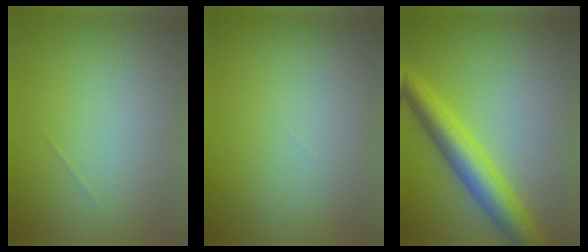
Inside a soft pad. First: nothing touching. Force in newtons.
{"total": 0.0}
{"total": 5.6, "press": 5.6, "slide": 0.1}